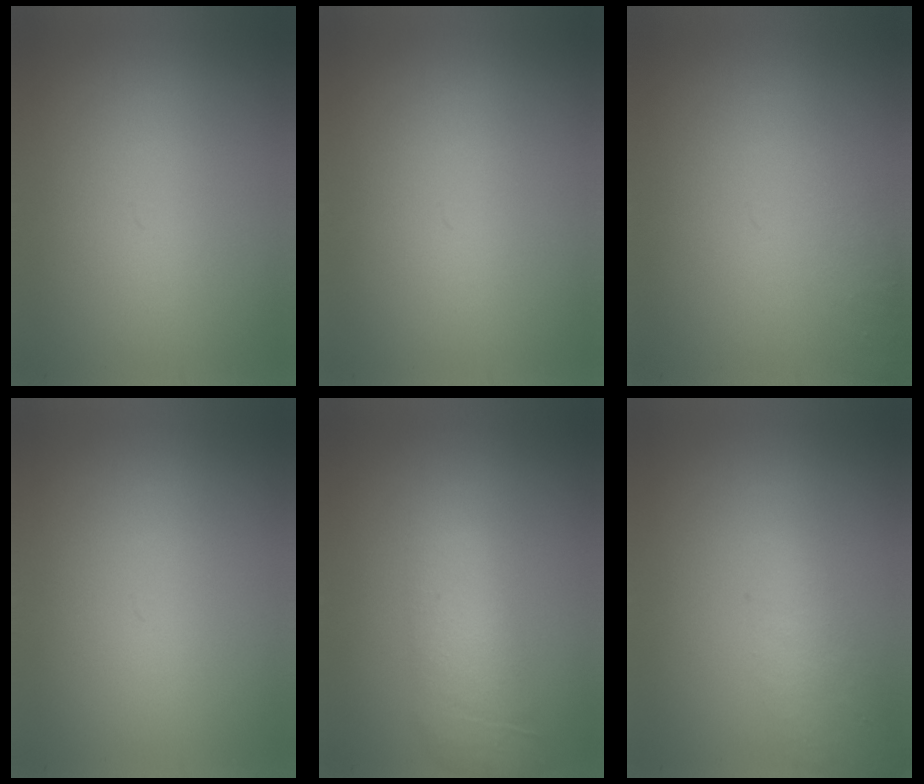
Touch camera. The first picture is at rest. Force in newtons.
{"total": 0.0}
{"total": 1.1}
{"total": 0.0}
{"total": 1.0}
{"total": 2.0}